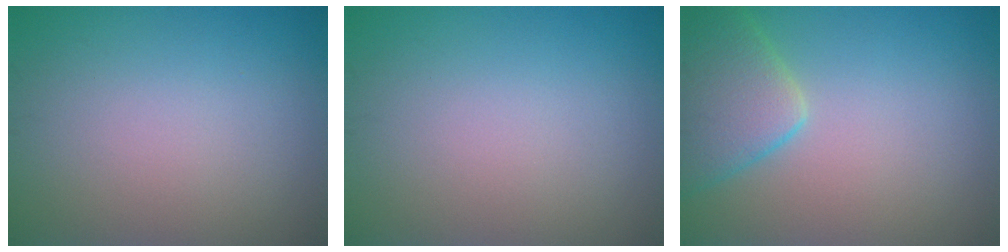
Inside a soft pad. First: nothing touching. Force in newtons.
{"total": 0.0}
{"total": 5.2, "press": 5.2, "slide": 0.4}